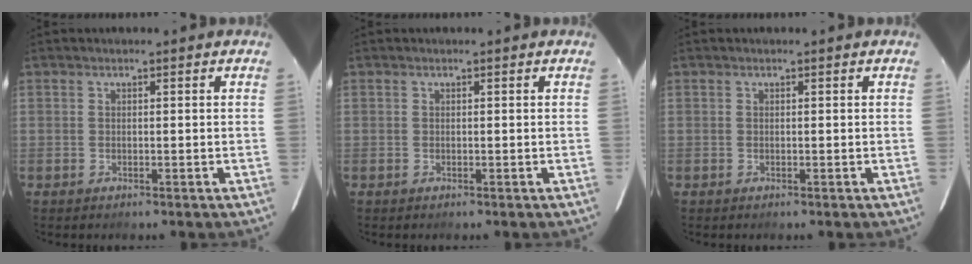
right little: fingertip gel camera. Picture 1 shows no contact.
{"total": 0.0}
{"total": 0.0}